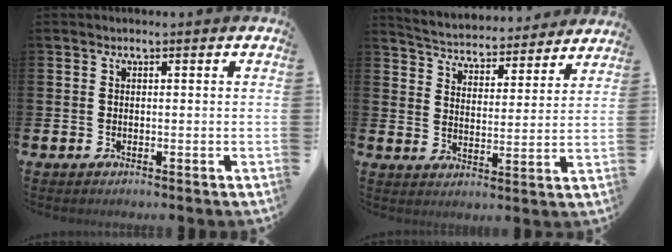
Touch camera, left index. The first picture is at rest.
{"total": 4.7, "force": [4.7, 0.9, 0.1], "torque": [-0.031, -0.042, 0.077]}